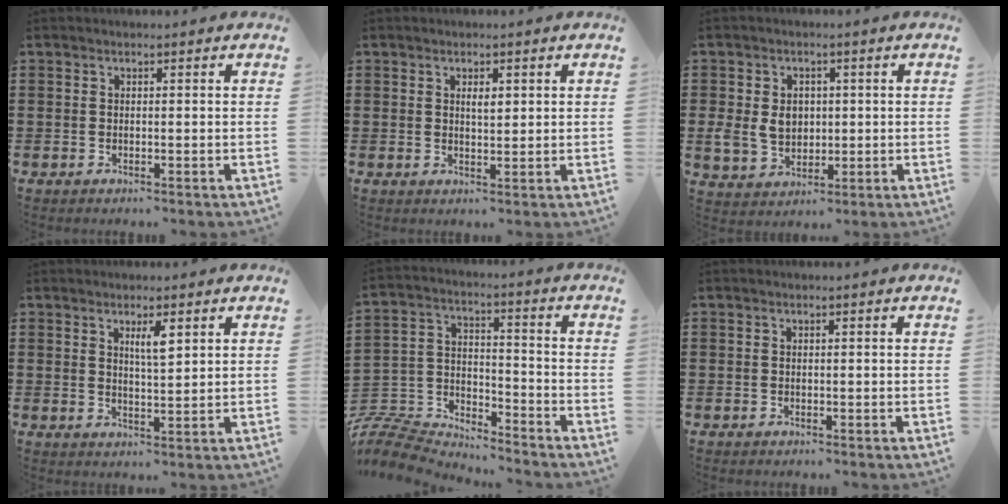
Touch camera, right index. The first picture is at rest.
{"total": 1.8, "force": [0.6, 0.6, 1.6], "torque": [-0.024, 0.001, 0.008]}
{"total": 5.8, "force": [0.2, 4.8, 3.4], "torque": [-0.082, 0.006, -0.002]}
{"total": 3.2, "force": [1.7, 0.7, 2.6], "torque": [-0.046, 0.001, 0.026]}
{"total": 8.0, "force": [-7.8, 1.7, 1.0], "torque": [-0.039, 0.003, -0.161]}
{"total": 0.0}